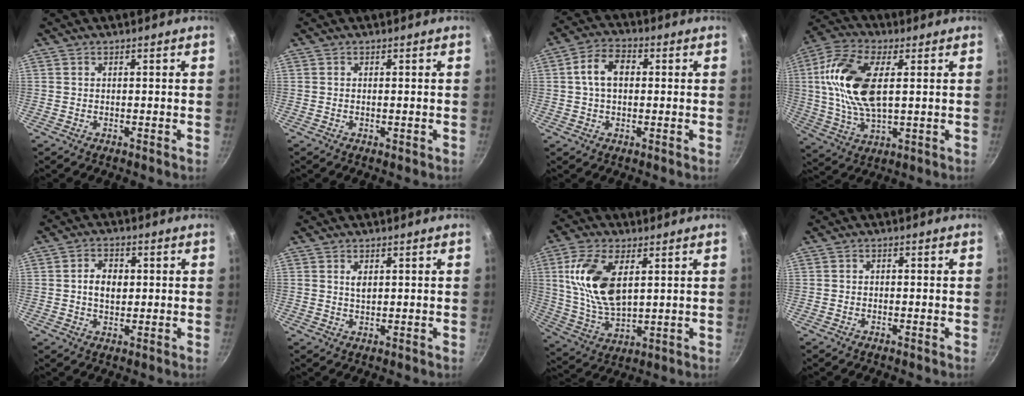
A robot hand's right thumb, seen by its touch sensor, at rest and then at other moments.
{"total": 0.6, "force": [-0.1, 0.2, 0.5], "torque": [-0.008, 0.000, -0.002]}
{"total": 7.5, "force": [0.8, 5.0, 5.5], "torque": [-0.082, 0.021, 0.005]}
{"total": 16.5, "force": [2.9, 8.3, 14.0], "torque": [-0.274, 0.004, 0.046]}
{"total": 5.2, "force": [0.4, 3.7, 3.7], "torque": [-0.046, 0.008, 0.002]}
{"total": 2.0, "force": [0.6, 1.1, 1.5], "torque": [-0.024, -0.001, 0.013]}
{"total": 14.8, "force": [4.0, 7.8, 11.9], "torque": [-0.225, -0.015, 0.085]}
{"total": 0.8, "force": [-0.5, 0.5, 0.4], "torque": [-0.010, 0.005, -0.013]}